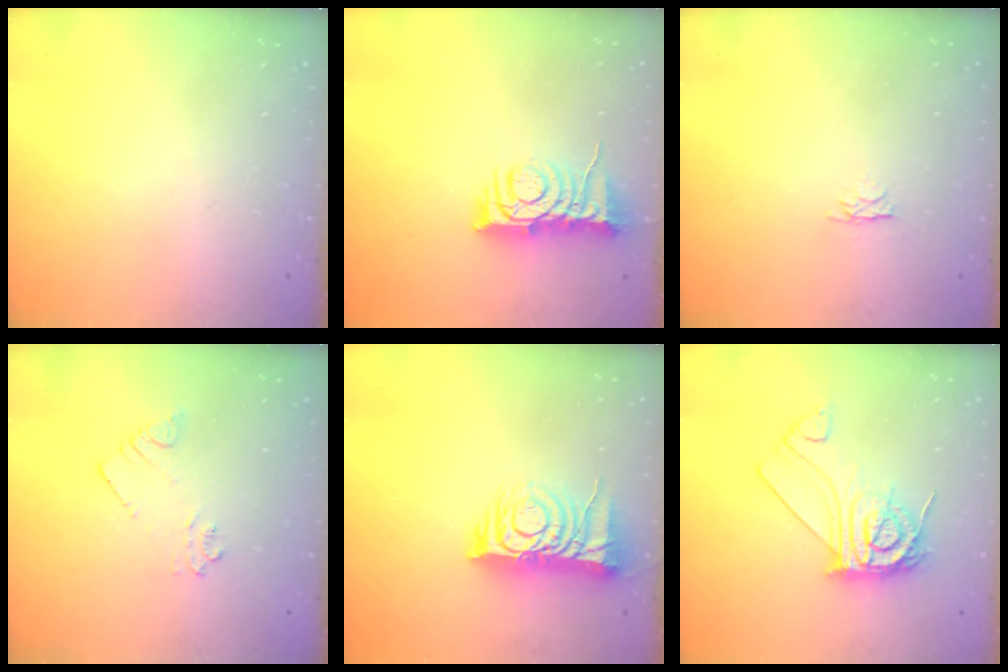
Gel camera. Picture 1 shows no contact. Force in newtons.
{"total": 8.8, "press": 8.8, "slide": 0.4}
{"total": 2.8, "press": 2.7, "slide": 0.4}
{"total": 3.2, "press": 3.2, "slide": 0.2}
{"total": 12.2, "press": 12.1, "slide": 1.3}
{"total": 13.7, "press": 13.6, "slide": 1.2}